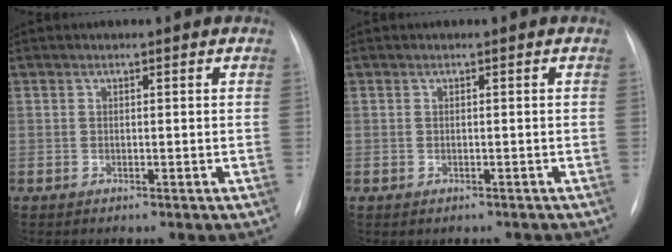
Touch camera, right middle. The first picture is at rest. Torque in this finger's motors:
{"motor_torque": [0.64, -0.70, 0.04, 0.04]}